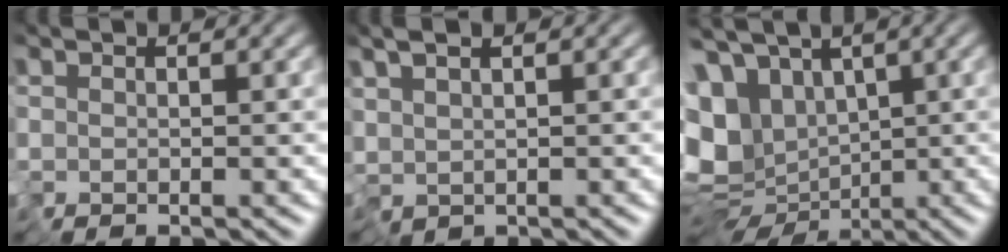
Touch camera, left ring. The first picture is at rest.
{"total": 2.3, "force": [1.3, 0.8, 1.7], "torque": [-0.045, 0.002, 0.026]}
{"total": 13.4, "force": [0.5, 10.5, 8.3], "torque": [-0.187, -0.021, 0.021]}